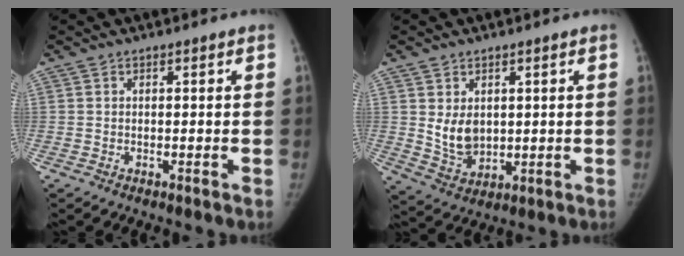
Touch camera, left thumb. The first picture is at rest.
{"total": 6.5, "force": [1.3, 4.7, 4.3], "torque": [-0.057, -0.020, 0.042]}